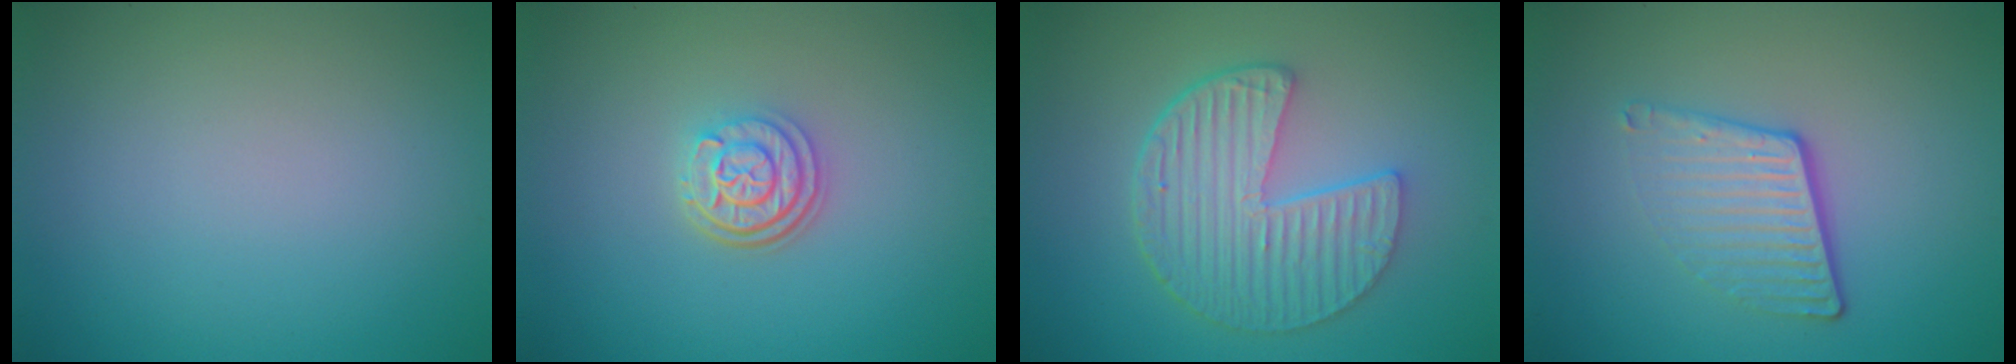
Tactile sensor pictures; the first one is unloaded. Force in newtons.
{"total": 3.0, "press": 2.4, "slide": 1.7}
{"total": 6.3, "press": 4.6, "slide": 4.4}
{"total": 3.9, "press": 2.7, "slide": 2.8}